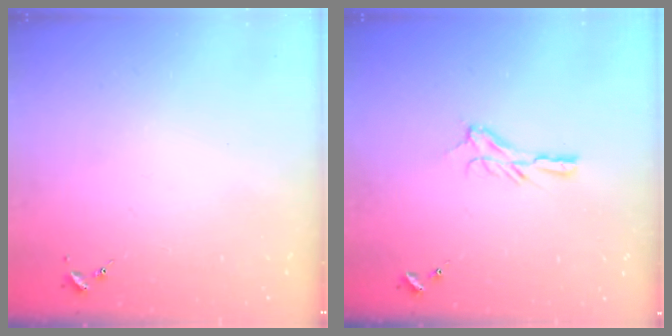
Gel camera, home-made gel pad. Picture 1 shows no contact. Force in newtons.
{"total": 7.7, "press": 7.7, "slide": 0.2}